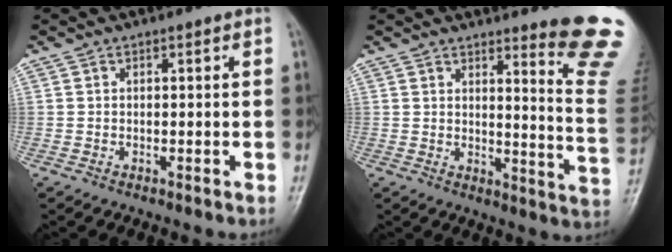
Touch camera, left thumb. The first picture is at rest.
{"total": 15.3, "force": [11.3, 0.7, 10.3], "torque": [-0.108, -0.119, 0.136]}